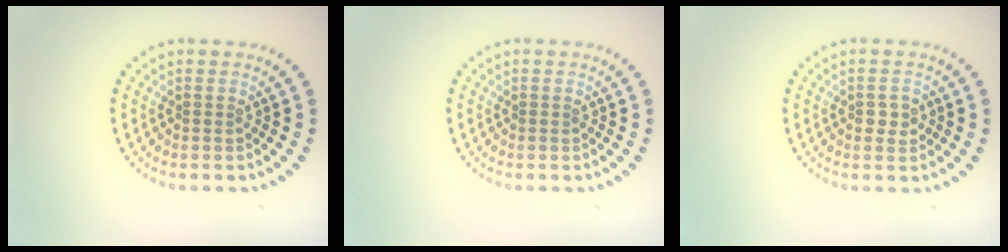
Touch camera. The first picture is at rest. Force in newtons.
{"total": 0.0}
{"total": 1.3, "press": 1.3, "slide": 0.1}